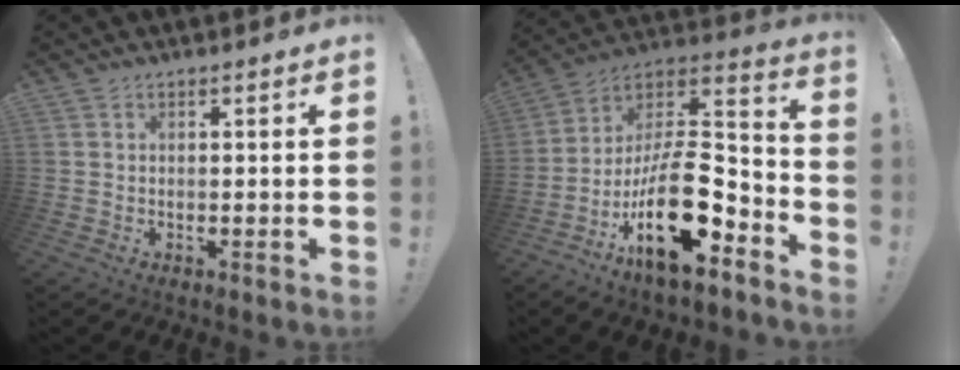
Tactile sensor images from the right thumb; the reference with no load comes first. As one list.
[{"total": 22.5, "force": [-8.2, 9.7, 18.6], "torque": [-0.313, 0.042, -0.129]}]